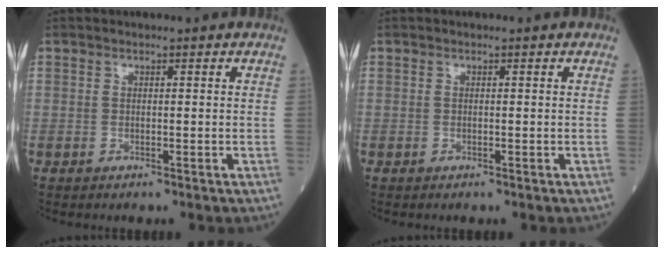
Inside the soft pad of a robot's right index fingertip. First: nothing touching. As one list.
[{"total": 0.0}]